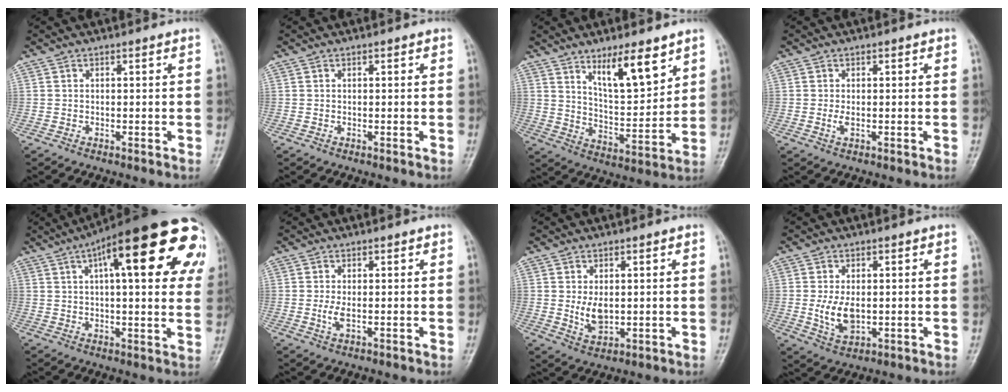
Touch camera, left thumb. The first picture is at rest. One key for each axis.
{"total": 0.0}
{"total": 11.6, "fx": 7.2, "fy": 3.4, "fz": 8.4, "tx": -0.118, "ty": -0.053, "tz": 0.130}
{"total": 1.7, "fx": -0.1, "fy": 0.8, "fz": 1.5, "tx": -0.032, "ty": -0.002, "tz": -0.003}
{"total": 27.7, "fx": 10.3, "fy": 8.5, "fz": 24.2, "tx": -0.278, "ty": 0.031, "tz": 0.138}
{"total": 2.5, "fx": -0.1, "fy": 1.0, "fz": 2.3, "tx": -0.050, "ty": -0.002, "tz": -0.002}
{"total": 4.8, "fx": 0.3, "fy": 3.1, "fz": 3.7, "tx": -0.056, "ty": -0.012, "tz": 0.013}
{"total": 6.2, "fx": -0.2, "fy": 3.7, "fz": 5.0, "tx": -0.091, "ty": -0.011, "tz": 0.002}